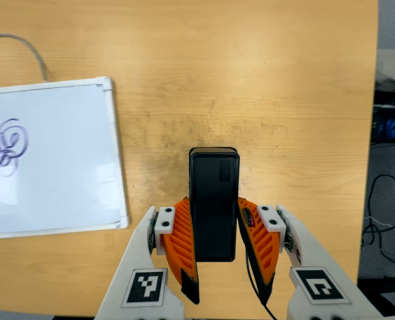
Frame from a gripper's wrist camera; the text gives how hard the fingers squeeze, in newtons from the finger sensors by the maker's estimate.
{"total": 3.7, "left": 2.2, "right": 5.2}